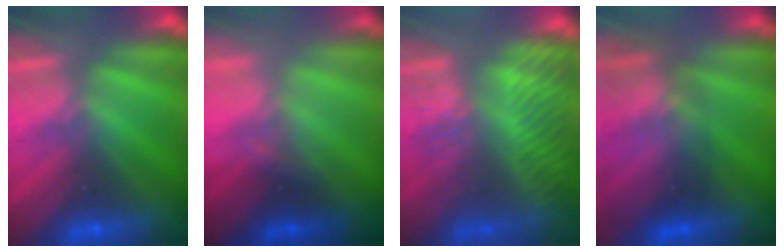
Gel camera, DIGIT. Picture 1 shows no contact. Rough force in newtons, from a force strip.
{"total": 1.6}
{"total": 4.7}
{"total": 2.9}